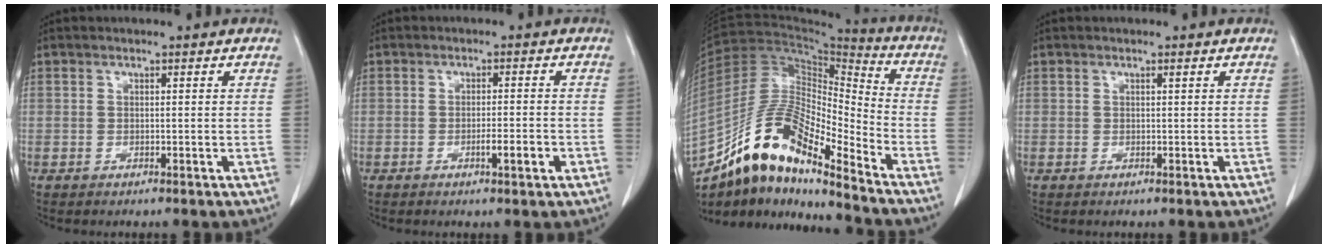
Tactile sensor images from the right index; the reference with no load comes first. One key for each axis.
{"total": 3.3, "fx": -1.3, "fy": 0.2, "fz": 3.0, "tx": -0.047, "ty": -0.002, "tz": -0.020}
{"total": 16.2, "fx": -12.3, "fy": 3.2, "fz": 10.0, "tx": -0.189, "ty": 0.022, "tz": -0.221}
{"total": 0.0}